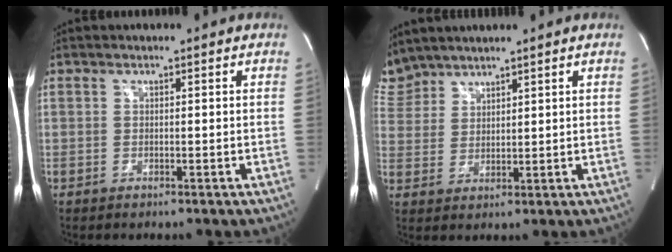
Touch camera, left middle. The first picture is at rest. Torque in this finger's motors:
{"motor_torque": [0.82, -1.28, 0.14, -0.04]}